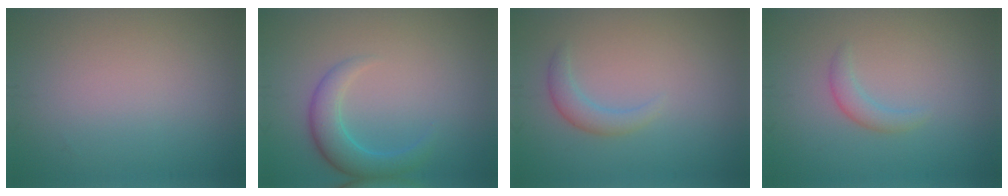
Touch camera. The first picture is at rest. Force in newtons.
{"total": 3.4, "press": 3.4, "slide": 0.3}
{"total": 1.9, "press": 1.9, "slide": 0.0}
{"total": 1.5, "press": 1.5, "slide": 0.1}